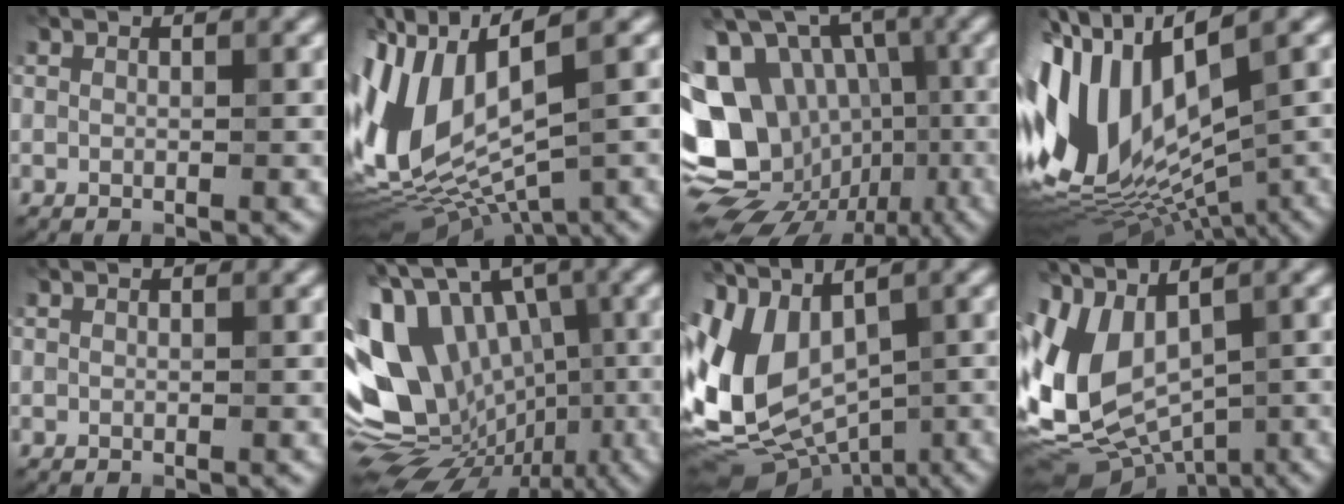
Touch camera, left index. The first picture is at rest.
{"total": 13.6, "force": [0.6, 6.1, 12.2], "torque": [-0.270, 0.000, 0.032]}
{"total": 16.3, "force": [-2.0, 13.3, 9.2], "torque": [-0.187, 0.002, -0.030]}
{"total": 15.0, "force": [-0.5, 6.7, 13.4], "torque": [-0.280, 0.010, 0.007]}
{"total": 0.0}
{"total": 17.0, "force": [-1.7, 11.9, 12.1], "torque": [-0.211, 0.007, -0.011]}
{"total": 9.9, "force": [-0.3, 6.4, 7.6], "torque": [-0.144, -0.019, 0.004]}
{"total": 9.0, "force": [-0.1, 5.7, 6.9], "torque": [-0.133, -0.019, 0.011]}